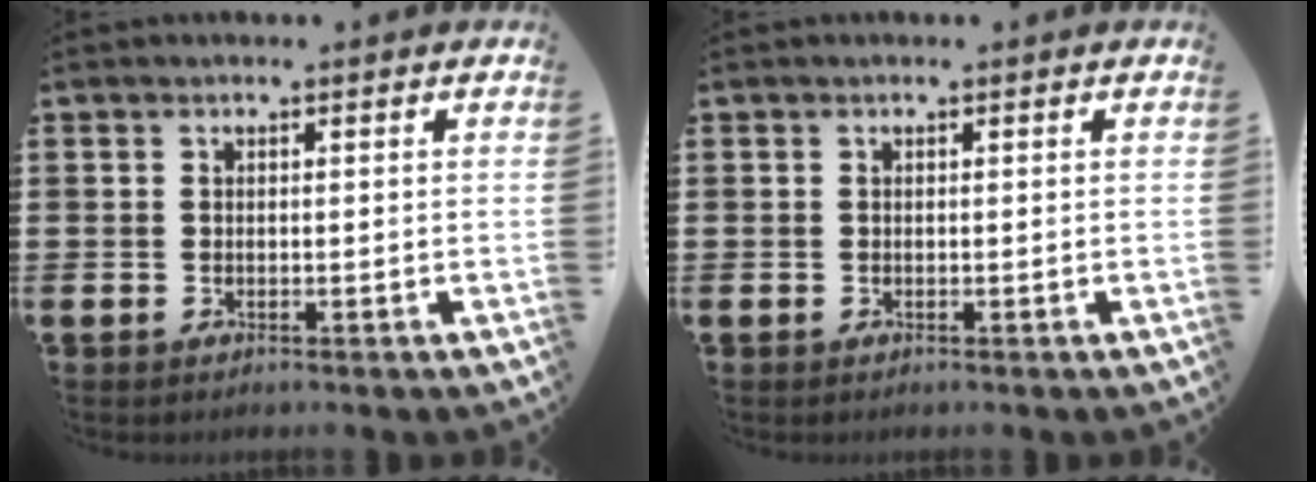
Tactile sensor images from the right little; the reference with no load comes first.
{"total": 0.0}